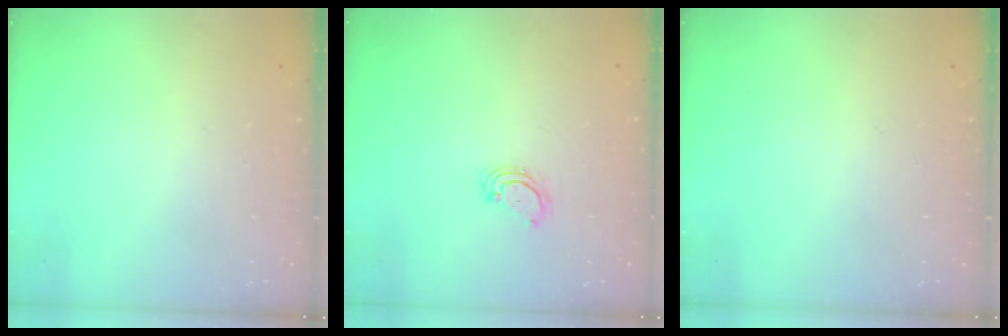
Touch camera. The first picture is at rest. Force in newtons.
{"total": 3.1, "press": 3.1, "slide": 0.3}
{"total": 0.0}